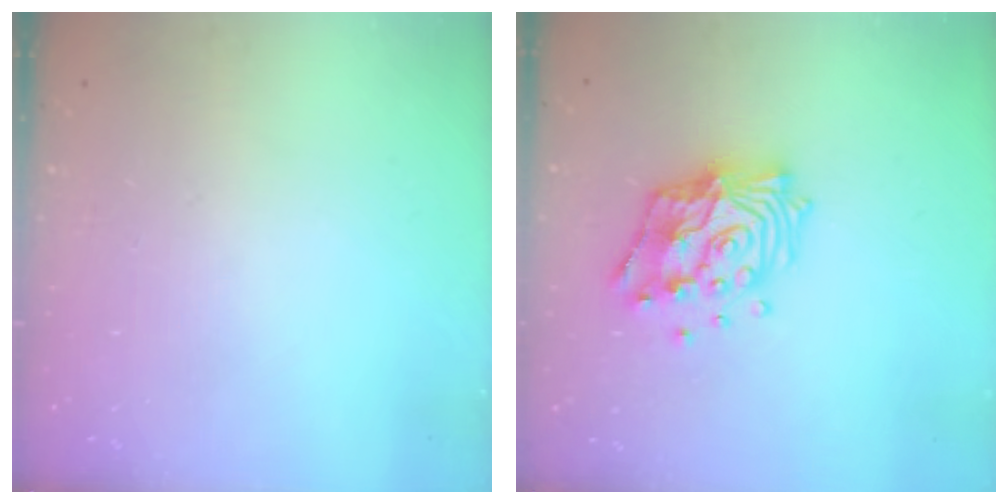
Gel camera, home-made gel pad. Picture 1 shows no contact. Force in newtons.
{"total": 16.3, "press": 16.3, "slide": 1.3}